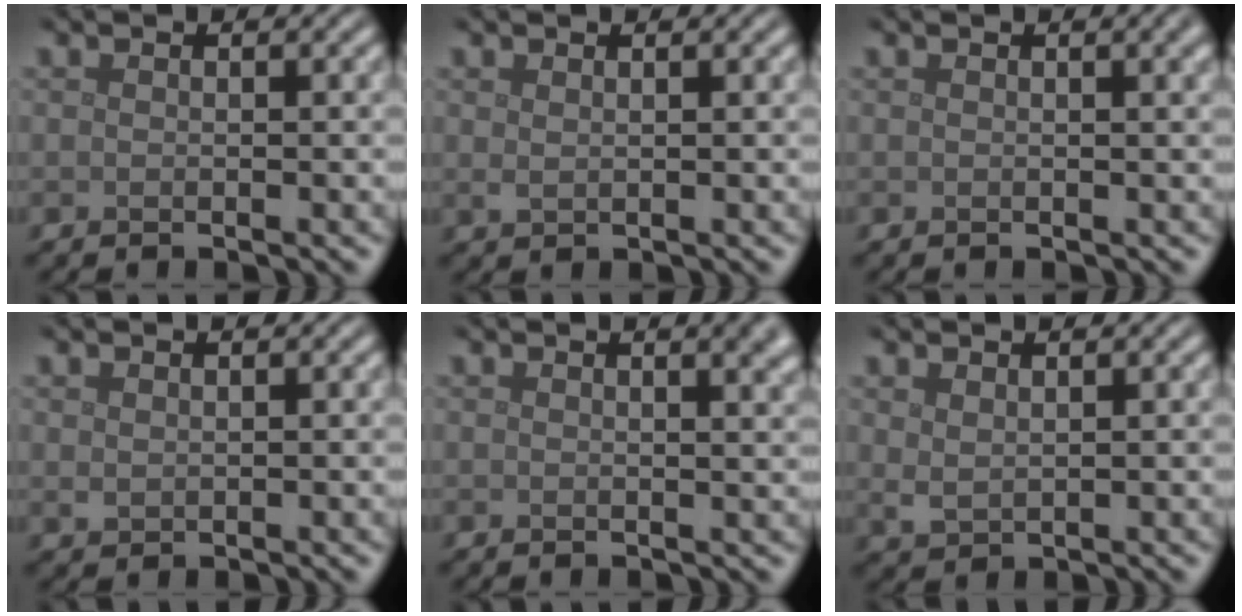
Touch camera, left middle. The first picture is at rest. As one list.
[{"total": 0.9, "force": [0.6, 0.3, 0.5], "torque": [-0.013, -0.001, 0.015]}, {"total": 2.0, "force": [0.8, 0.6, 1.7], "torque": [-0.013, 0.007, 0.010]}, {"total": 0.7, "force": [0.4, 0.5, 0.3], "torque": [-0.010, -0.003, 0.013]}, {"total": 3.8, "force": [1.9, 1.6, 2.8], "torque": [-0.010, 0.014, 0.016]}, {"total": 1.3, "force": [0.9, 0.6, 0.7], "torque": [-0.018, -0.003, 0.023]}]